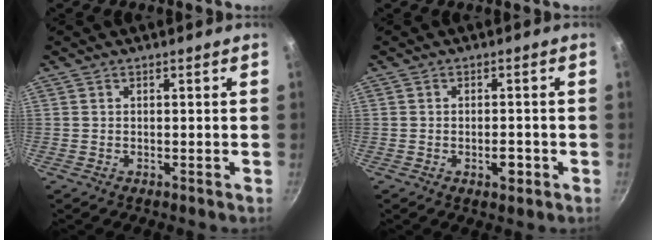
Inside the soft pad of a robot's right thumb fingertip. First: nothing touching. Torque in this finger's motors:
{"motor_torque": [-0.18, 0.16, -0.07, 0.03, 0.00]}